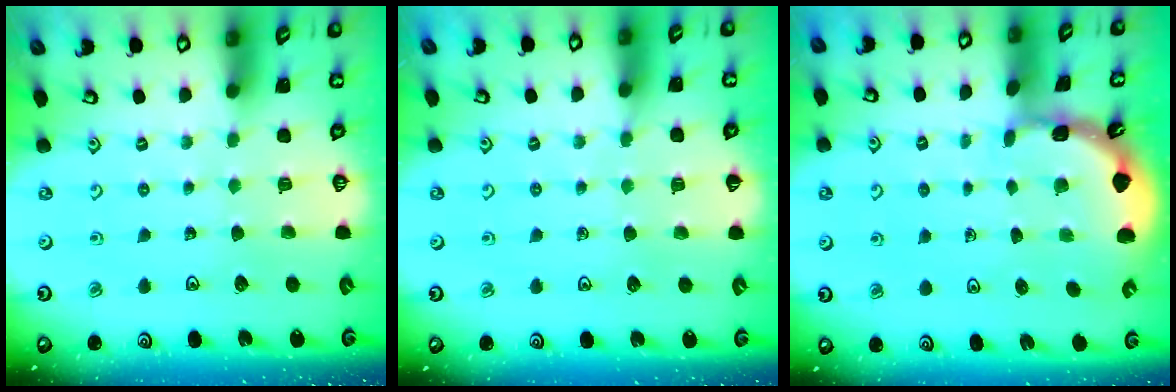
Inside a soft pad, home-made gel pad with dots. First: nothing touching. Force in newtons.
{"total": 2.7, "press": 2.7, "slide": 0.4}
{"total": 1.7, "press": 1.6, "slide": 0.1}